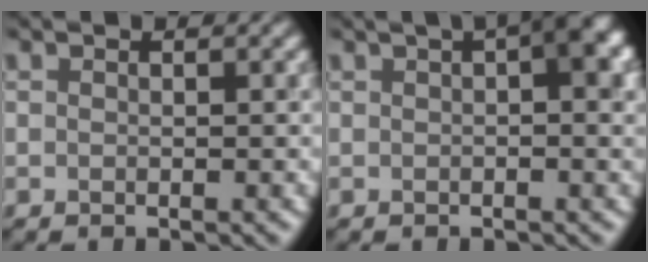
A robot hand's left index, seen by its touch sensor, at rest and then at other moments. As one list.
[{"total": 4.4, "force": [1.4, 1.0, 4.0], "torque": [-0.042, 0.016, 0.015]}]